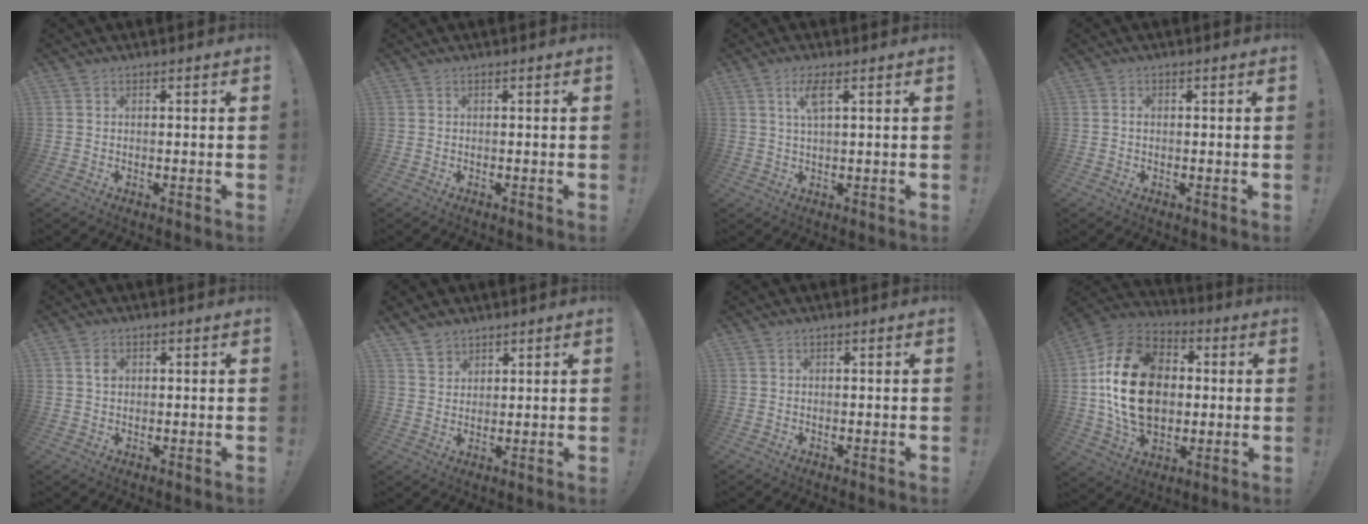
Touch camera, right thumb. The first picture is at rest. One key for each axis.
{"total": 0.0}
{"total": 4.7, "fx": 2.1, "fy": 0.9, "fz": 4.1, "tx": -0.078, "ty": 0.000, "tz": 0.033}
{"total": 0.0}
{"total": 2.1, "fx": 0.5, "fy": 1.6, "fz": 1.2, "tx": -0.001, "ty": -0.005, "tz": 0.003}
{"total": 4.8, "fx": 3.8, "fy": 2.9, "fz": 0.5, "tx": -0.012, "ty": -0.022, "tz": 0.074}
{"total": 0.0}
{"total": 24.1, "fx": 1.7, "fy": 17.3, "fz": 16.8, "tx": -0.290, "ty": 0.010, "tz": 0.039}